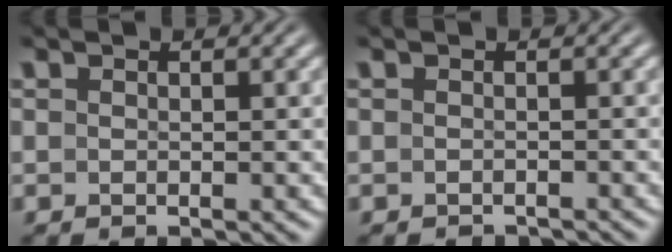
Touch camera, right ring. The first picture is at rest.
{"total": 1.7, "force": [-1.7, 0.0, -0.1], "torque": [-0.002, -0.008, -0.023]}